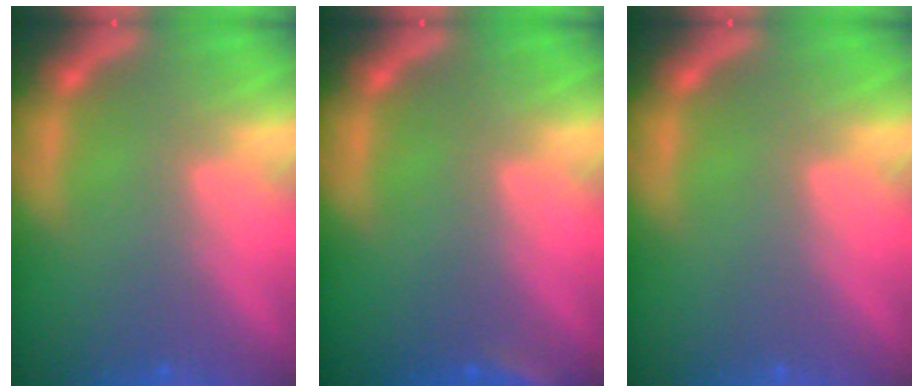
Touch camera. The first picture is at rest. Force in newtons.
{"total": 1.9}
{"total": 0.0}